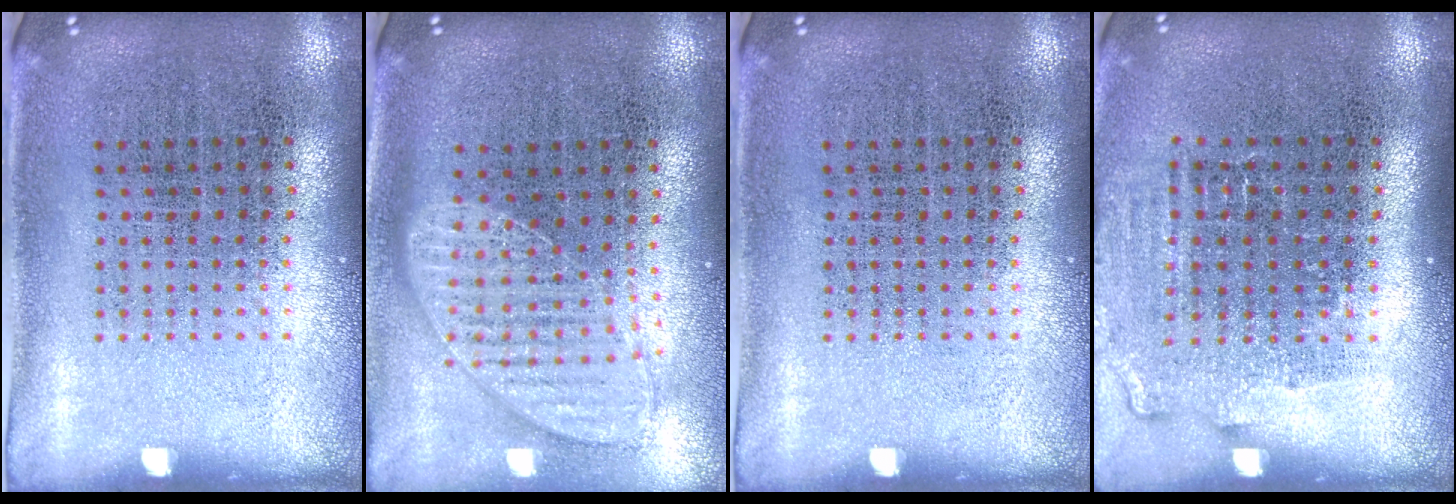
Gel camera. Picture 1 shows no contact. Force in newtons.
{"total": 1.2, "press": 1.2, "slide": 0.3}
{"total": 0.0}
{"total": 1.3, "press": 1.1, "slide": 0.6}